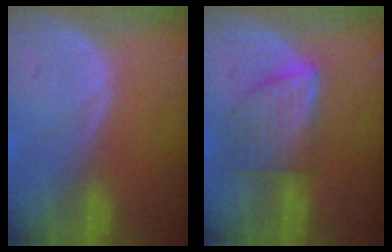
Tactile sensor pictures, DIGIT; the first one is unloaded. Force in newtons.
{"total": 6.6, "press": 6.6, "slide": 0.1}